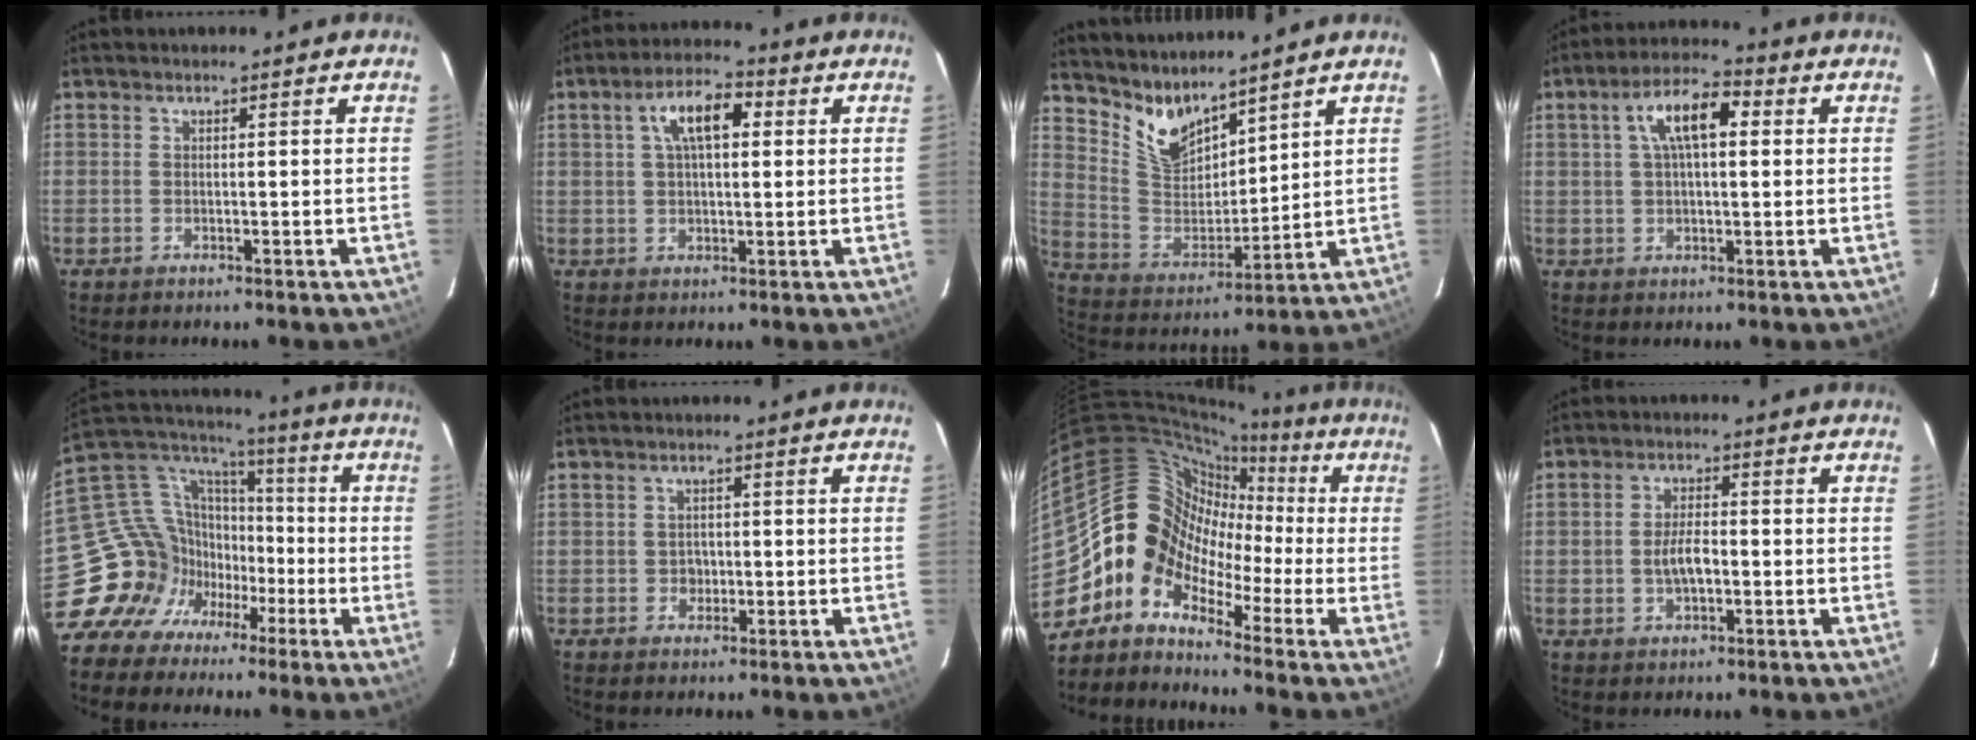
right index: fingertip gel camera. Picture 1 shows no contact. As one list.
[{"total": 8.1, "force": [2.4, 3.6, 6.9], "torque": [-0.123, 0.023, 0.041]}, {"total": 9.6, "force": [8.2, 3.5, 3.6], "torque": [-0.078, -0.012, 0.173]}, {"total": 9.0, "force": [2.4, 3.6, 7.9], "torque": [-0.141, 0.025, 0.039]}, {"total": 16.5, "force": [-8.6, 13.3, 4.7], "torque": [-0.104, 0.062, -0.151]}, {"total": 2.0, "force": [-0.4, 1.9, 0.4], "torque": [-0.007, 0.004, -0.003]}, {"total": 11.6, "force": [-4.4, 10.3, 3.0], "torque": [-0.062, 0.044, -0.120]}, {"total": 4.5, "force": [-0.9, 2.4, 3.7], "torque": [-0.071, 0.005, -0.010]}]